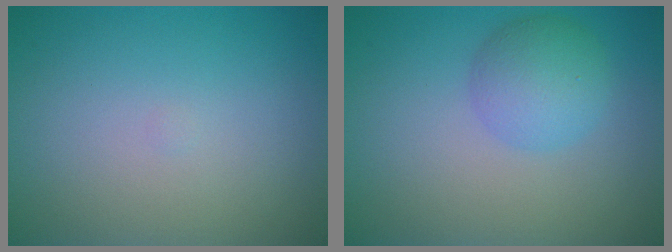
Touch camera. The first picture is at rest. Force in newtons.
{"total": 3.7, "press": 3.7, "slide": 0.0}